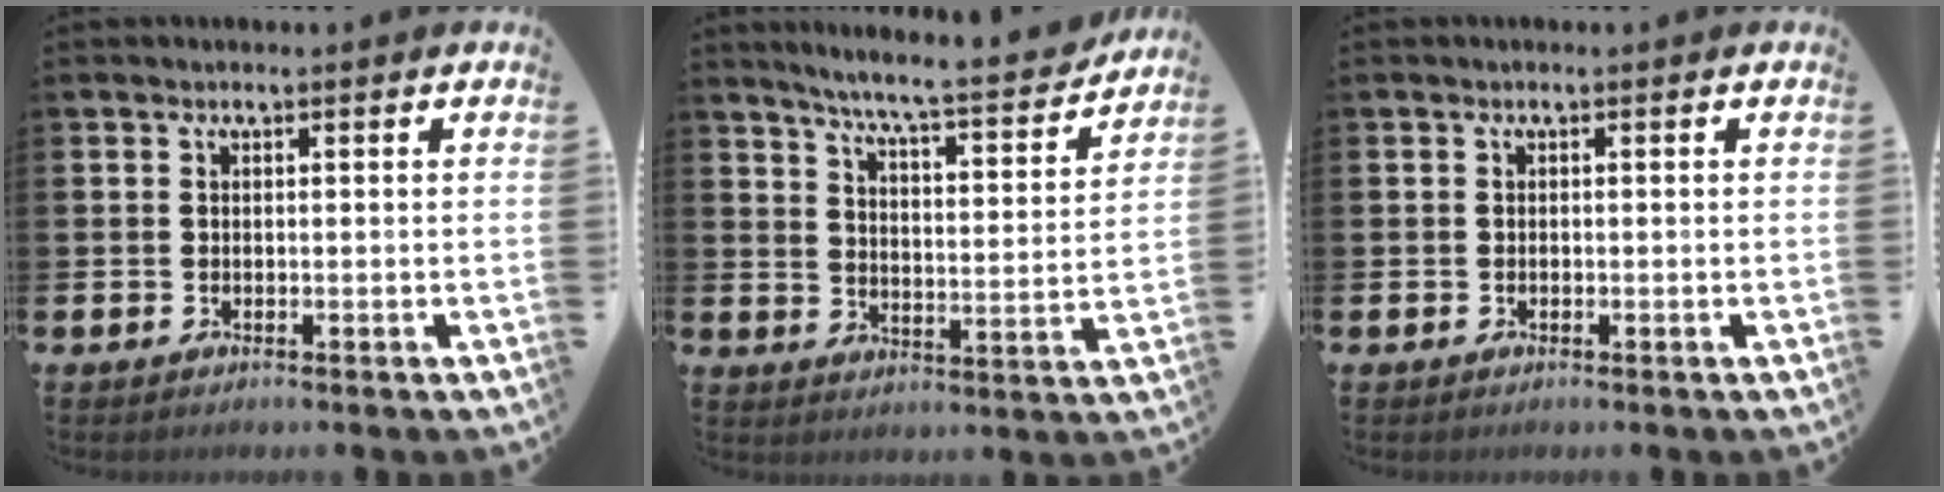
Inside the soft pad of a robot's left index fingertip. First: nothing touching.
{"total": 7.4, "force": [6.8, -0.1, 2.8], "torque": [-0.077, -0.053, 0.113]}
{"total": 0.0}